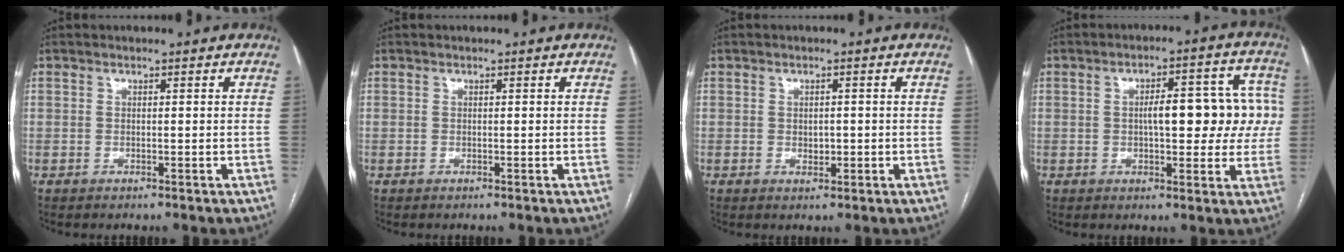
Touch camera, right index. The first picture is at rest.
{"total": 0.0}
{"total": 1.9, "force": [-0.2, 1.2, 1.5], "torque": [-0.023, 0.000, 0.001]}
{"total": 11.3, "force": [0.8, 4.4, 10.4], "torque": [-0.124, 0.040, 0.013]}